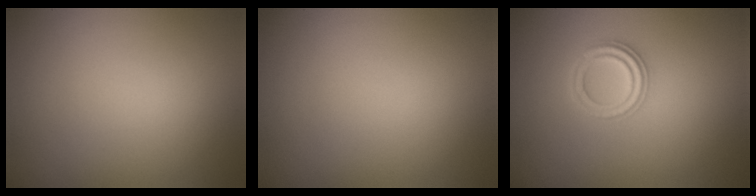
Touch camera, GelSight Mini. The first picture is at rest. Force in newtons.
{"total": 0.0}
{"total": 2.2, "press": 2.2, "slide": 0.3}